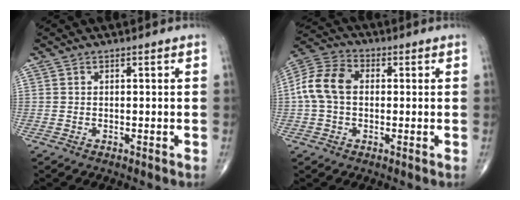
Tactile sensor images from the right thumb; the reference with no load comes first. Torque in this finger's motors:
{"motor_torque": [-0.26, 0.41, 0.14, -0.14, 0.10]}